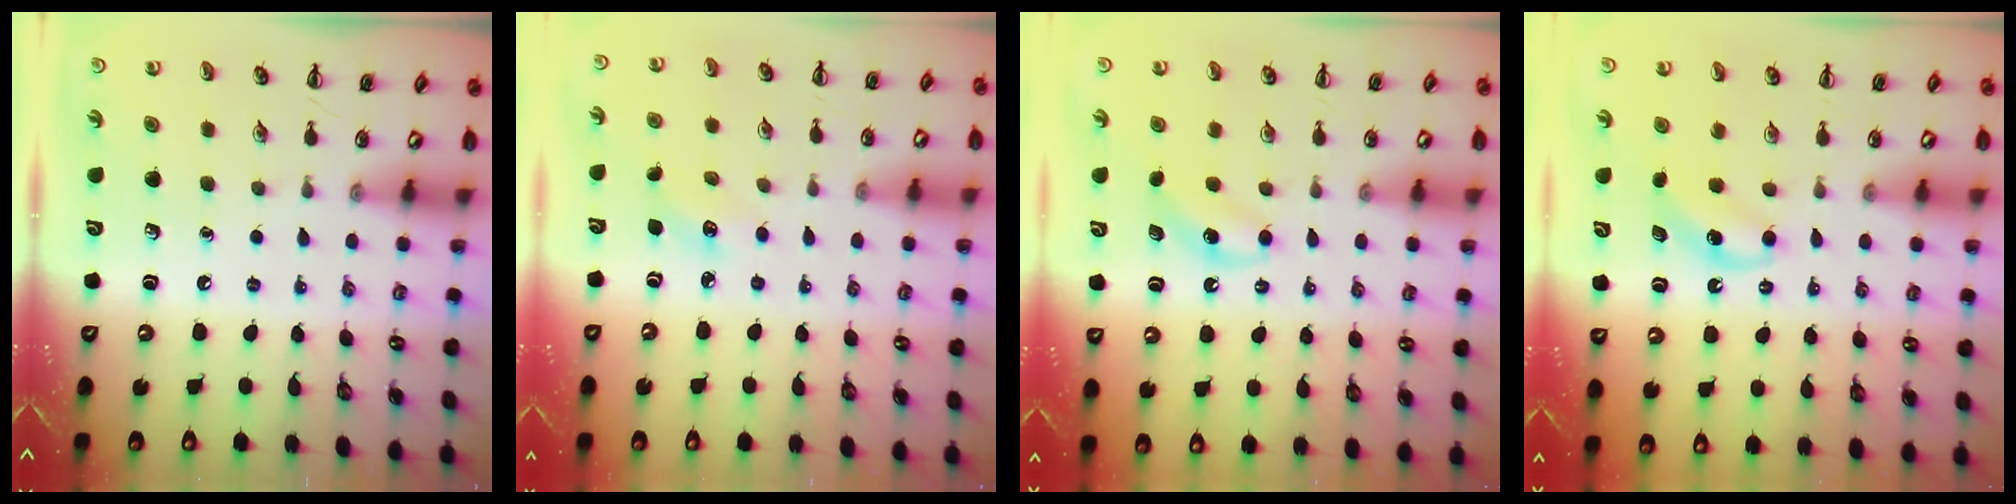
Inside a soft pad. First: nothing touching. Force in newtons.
{"total": 3.6, "press": 3.4, "slide": 0.9}
{"total": 5.4, "press": 5.2, "slide": 1.5}
{"total": 5.0, "press": 4.8, "slide": 1.5}